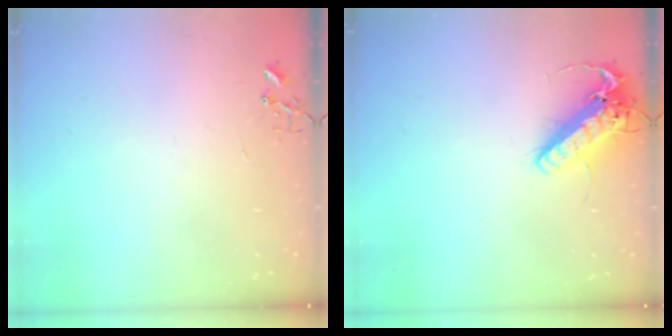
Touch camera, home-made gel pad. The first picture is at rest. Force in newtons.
{"total": 15.6, "press": 15.3, "slide": 3.2}